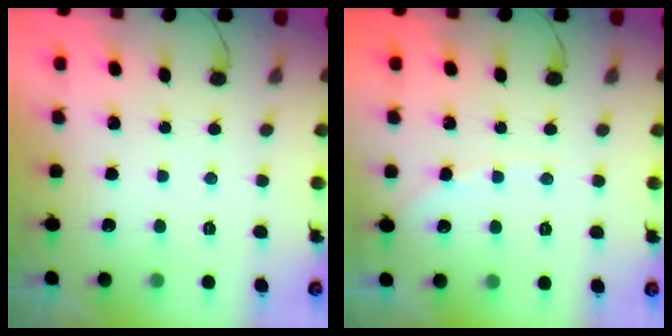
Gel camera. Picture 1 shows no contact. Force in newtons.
{"total": 4.4, "press": 4.4, "slide": 0.6}